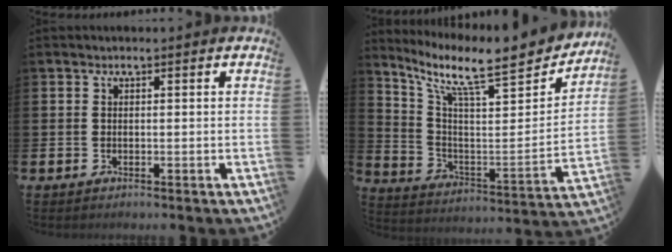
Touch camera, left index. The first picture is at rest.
{"total": 11.2, "force": [8.9, 2.6, 6.3], "torque": [-0.134, -0.075, 0.137]}